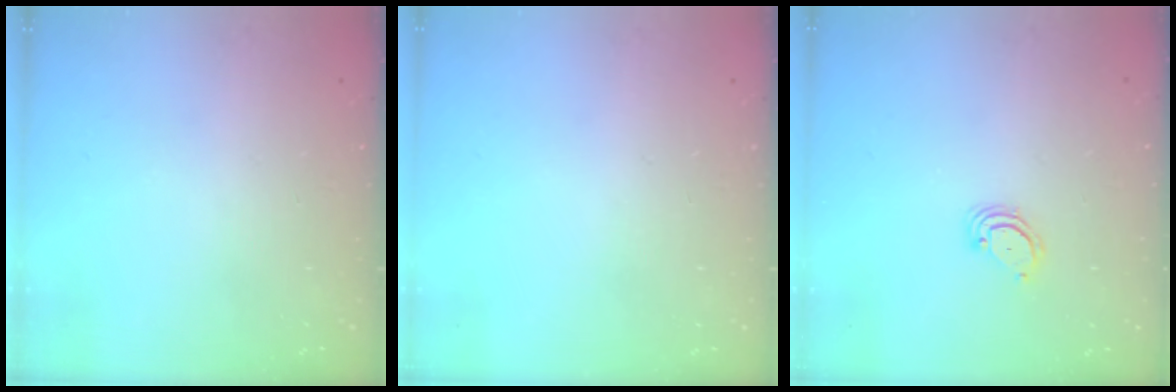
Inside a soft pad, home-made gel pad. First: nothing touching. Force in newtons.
{"total": 0.0}
{"total": 3.5, "press": 3.5, "slide": 0.3}